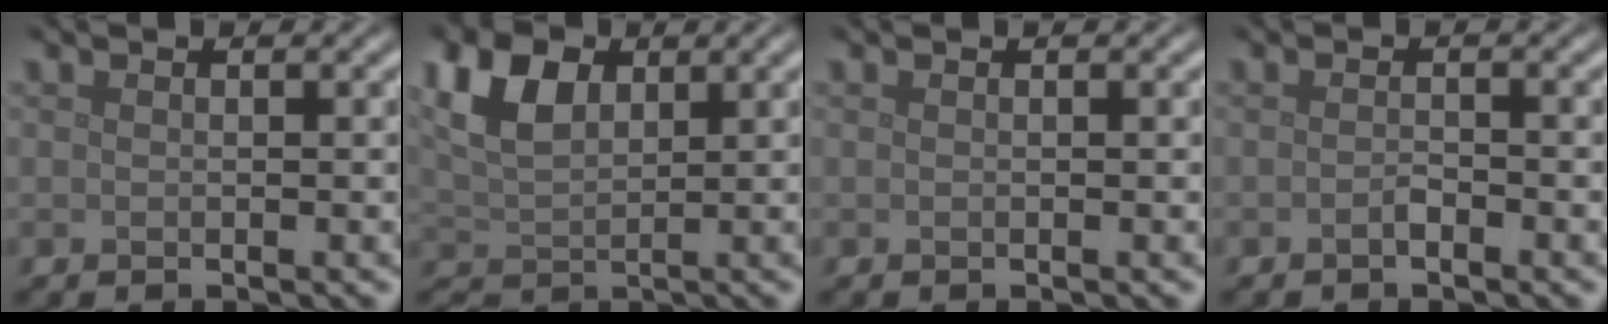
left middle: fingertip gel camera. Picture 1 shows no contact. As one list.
[{"total": 4.6, "force": [2.0, 2.9, 2.9], "torque": [-0.062, 0.006, 0.037]}, {"total": 0.0}, {"total": 0.8, "force": [-0.5, 0.2, 0.6], "torque": [-0.012, 0.001, -0.009]}]